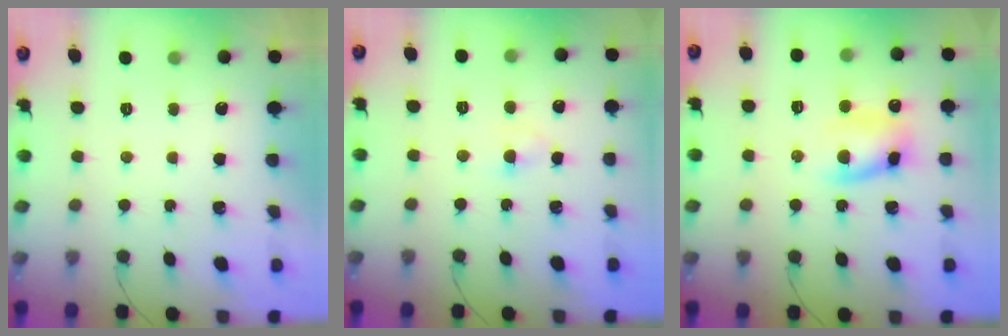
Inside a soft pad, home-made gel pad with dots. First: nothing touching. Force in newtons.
{"total": 2.9, "press": 2.7, "slide": 0.9}
{"total": 9.5, "press": 9.4, "slide": 1.6}